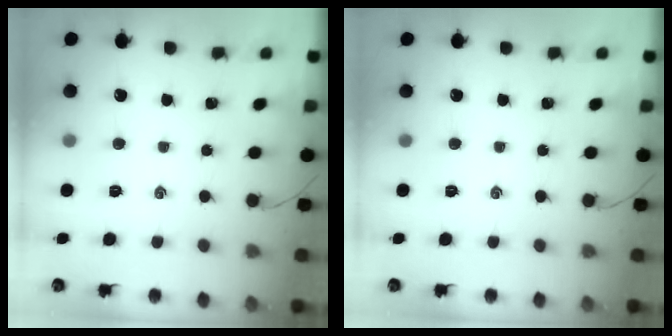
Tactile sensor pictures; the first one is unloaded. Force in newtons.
{"total": 0.0}